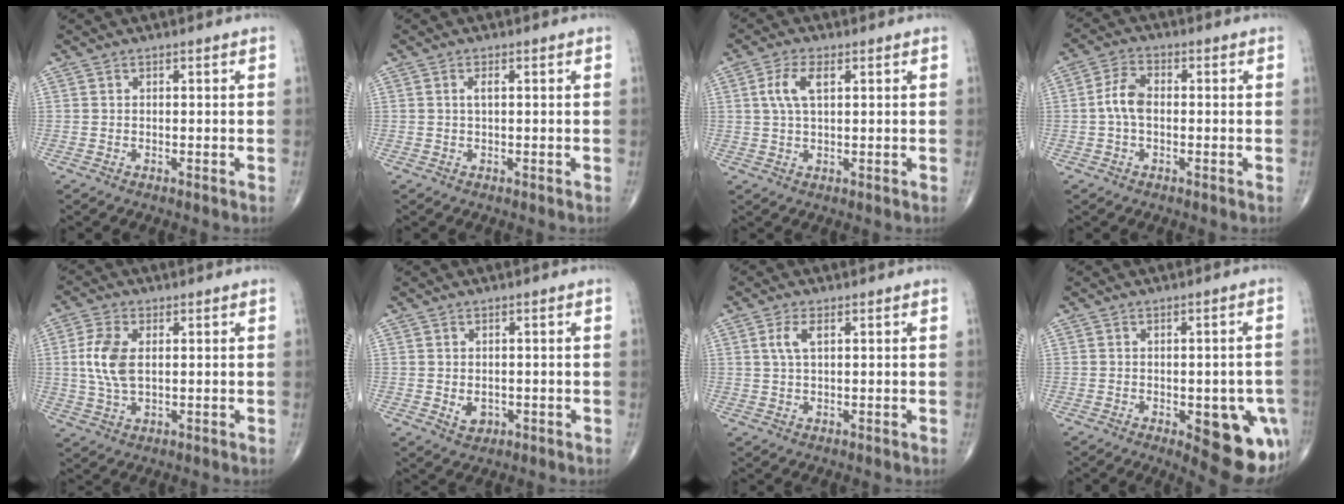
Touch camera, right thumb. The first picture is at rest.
{"total": 1.2, "force": [0.2, 0.3, 1.1], "torque": [-0.027, 0.002, 0.003]}
{"total": 5.3, "force": [1.6, 2.4, 4.5], "torque": [-0.101, 0.006, 0.032]}
{"total": 5.1, "force": [-0.4, 3.0, 4.2], "torque": [-0.086, 0.016, -0.015]}
{"total": 7.9, "force": [1.0, 4.3, 6.5], "torque": [-0.148, -0.001, 0.022]}
{"total": 2.7, "force": [-0.5, 2.0, 1.7], "torque": [-0.016, 0.000, 0.000]}
{"total": 3.4, "force": [1.1, 1.4, 2.8], "torque": [-0.065, 0.005, 0.023]}
{"total": 14.2, "force": [-5.0, 6.0, 11.8], "torque": [-0.099, 0.007, -0.044]}